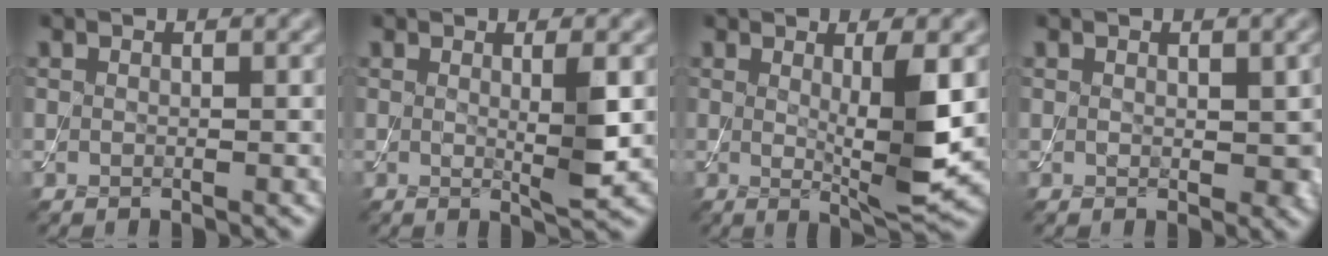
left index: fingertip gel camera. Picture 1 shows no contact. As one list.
[{"total": 2.5, "force": [0.3, 0.2, 2.5], "torque": [-0.041, -0.008, 0.005]}, {"total": 5.1, "force": [0.5, 0.8, 5.0], "torque": [-0.080, -0.014, 0.012]}, {"total": 2.1, "force": [0.3, 1.4, 1.6], "torque": [-0.019, -0.006, 0.008]}]